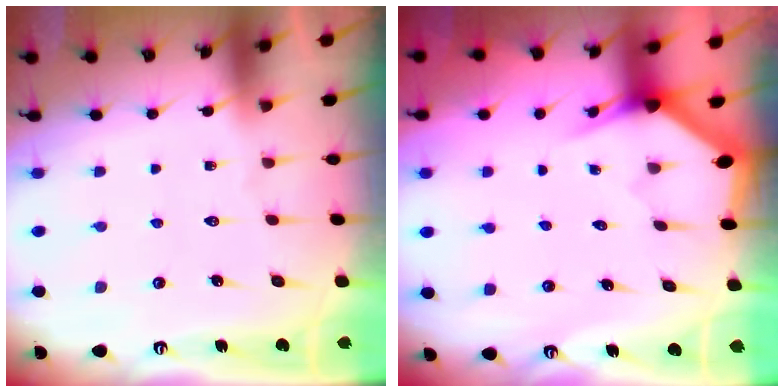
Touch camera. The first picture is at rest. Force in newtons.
{"total": 3.1, "press": 3.1, "slide": 0.1}